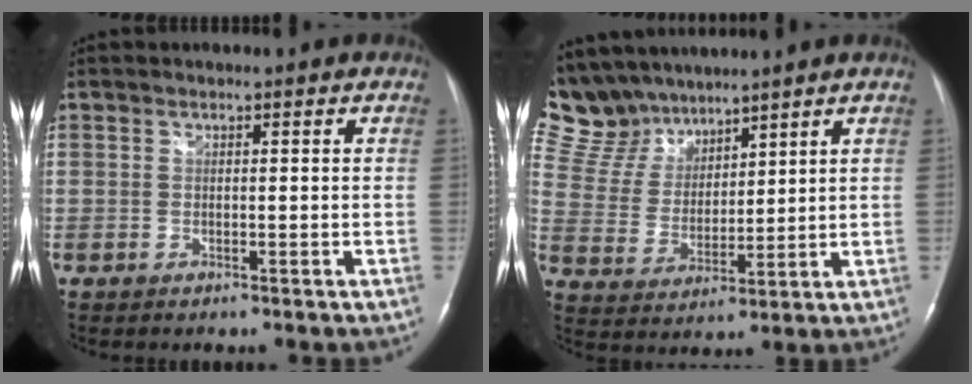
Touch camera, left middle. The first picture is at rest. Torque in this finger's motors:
{"motor_torque": [0.65, -0.65, 0.02, -0.06]}